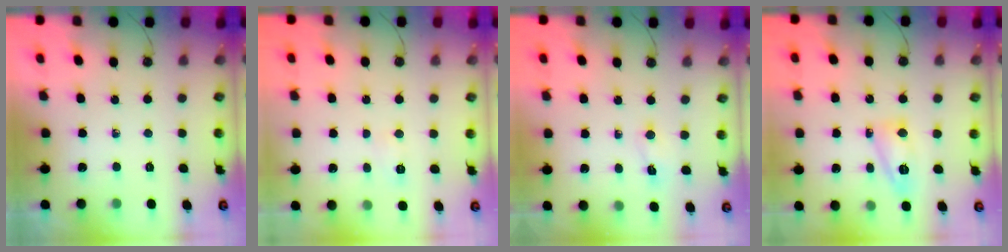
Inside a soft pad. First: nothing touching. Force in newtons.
{"total": 3.8, "press": 3.7, "slide": 0.9}
{"total": 2.3, "press": 2.2, "slide": 0.7}
{"total": 9.6, "press": 9.6, "slide": 1.0}